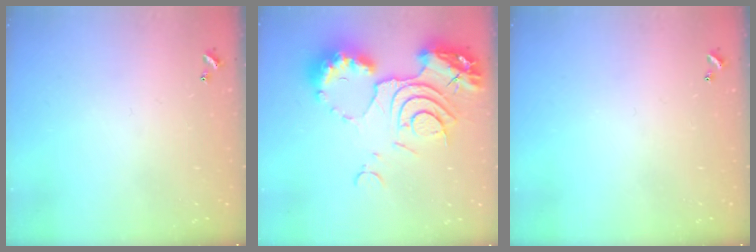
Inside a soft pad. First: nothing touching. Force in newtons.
{"total": 19.4, "press": 19.2, "slide": 2.3}
{"total": 0.0}